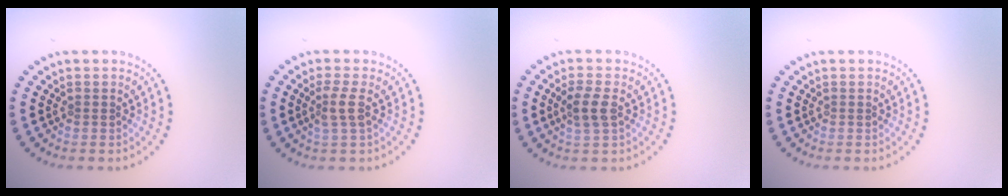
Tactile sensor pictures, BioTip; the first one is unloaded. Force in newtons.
{"total": 1.9, "press": 1.5, "slide": 1.2}
{"total": 2.4, "press": 2.3, "slide": 0.5}
{"total": 0.0}